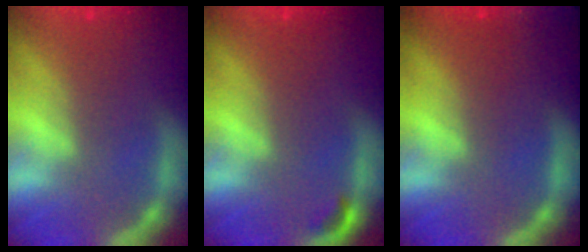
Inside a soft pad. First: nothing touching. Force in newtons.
{"total": 0.9}
{"total": 9.0}